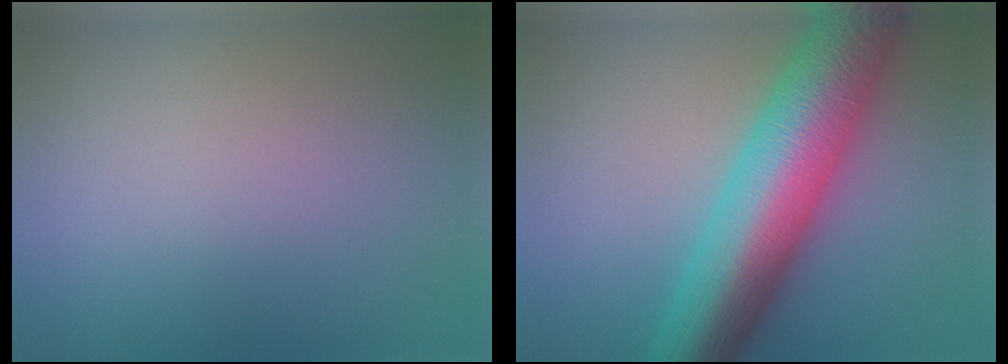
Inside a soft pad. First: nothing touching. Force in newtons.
{"total": 12.1, "press": 12.1, "slide": 0.2}